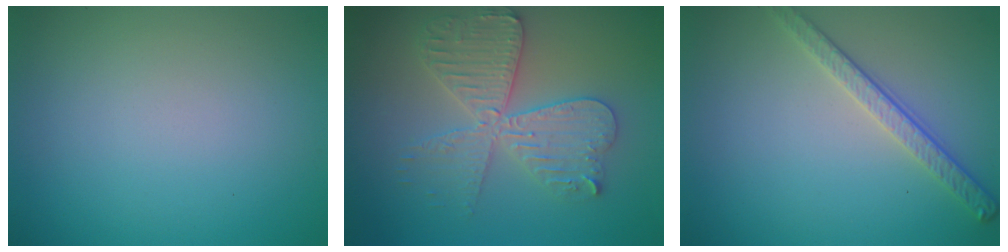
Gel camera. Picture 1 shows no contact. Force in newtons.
{"total": 5.0, "press": 5.0, "slide": 0.6}
{"total": 2.8, "press": 2.5, "slide": 1.2}